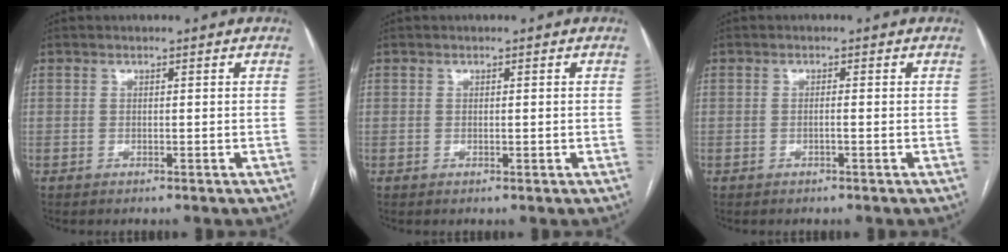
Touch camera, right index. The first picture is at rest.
{"total": 0.7, "force": [0.1, 0.2, 0.6], "torque": [-0.013, -0.002, 0.003]}
{"total": 0.9, "force": [-0.2, -0.1, 0.9], "torque": [-0.016, 0.000, -0.003]}